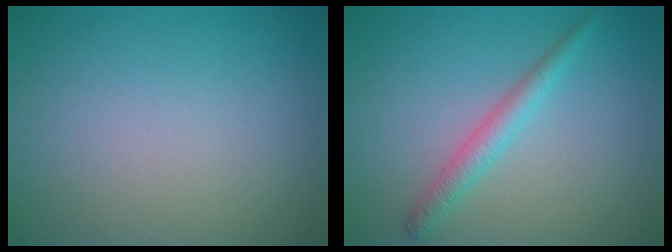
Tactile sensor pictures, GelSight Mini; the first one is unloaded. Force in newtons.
{"total": 2.4, "press": 2.4, "slide": 0.1}